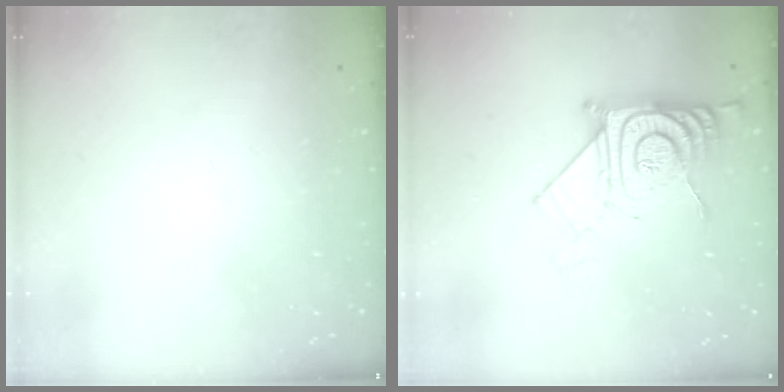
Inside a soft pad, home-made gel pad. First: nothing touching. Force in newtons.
{"total": 18.7, "press": 18.6, "slide": 1.4}